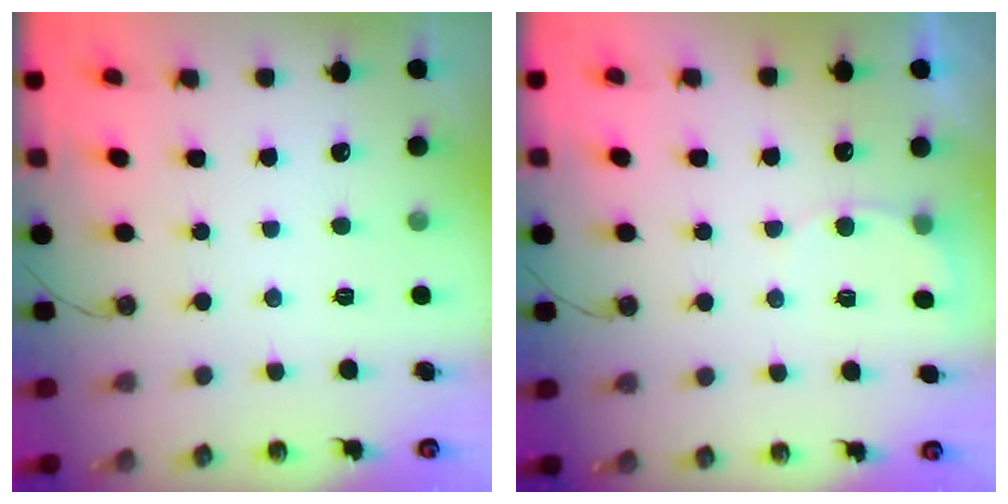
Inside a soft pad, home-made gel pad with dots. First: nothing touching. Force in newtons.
{"total": 5.0, "press": 4.7, "slide": 1.4}